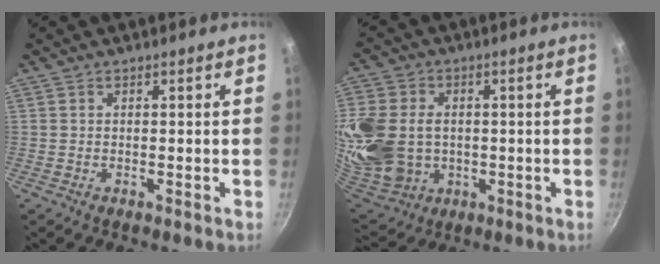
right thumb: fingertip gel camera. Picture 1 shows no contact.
{"total": 20.3, "force": [-0.2, 15.8, 12.8], "torque": [-0.290, 0.002, 0.011]}